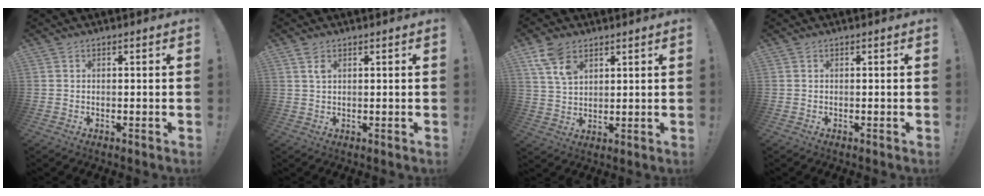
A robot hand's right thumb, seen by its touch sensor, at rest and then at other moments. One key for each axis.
{"total": 2.2, "fx": 1.3, "fy": 1.0, "fz": 1.5, "tx": -0.027, "ty": 0.000, "tz": 0.022}
{"total": 8.8, "fx": 5.2, "fy": 5.3, "fz": 4.8, "tx": -0.084, "ty": -0.015, "tz": 0.102}
{"total": 0.0}